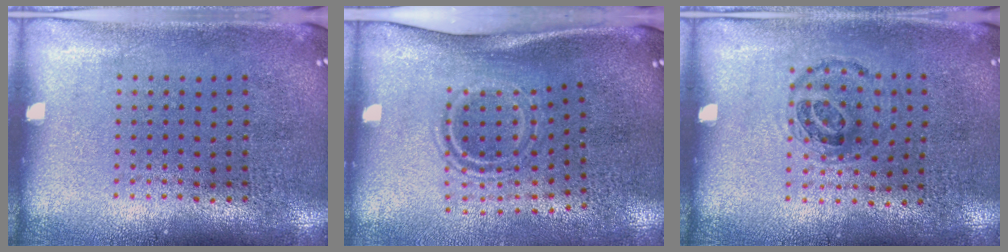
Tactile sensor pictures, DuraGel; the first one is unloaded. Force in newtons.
{"total": 1.9, "press": 1.1, "slide": 1.5}
{"total": 0.9, "press": 0.7, "slide": 0.5}